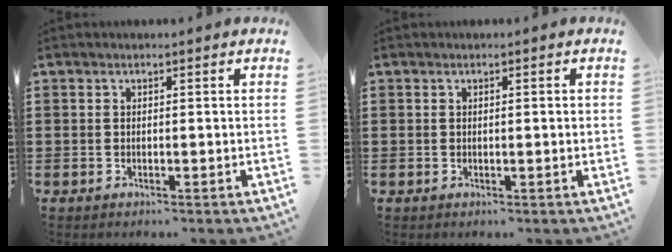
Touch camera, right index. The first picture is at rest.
{"total": 0.6, "force": [-0.1, 0.0, 0.6], "torque": [-0.011, -0.003, -0.001]}